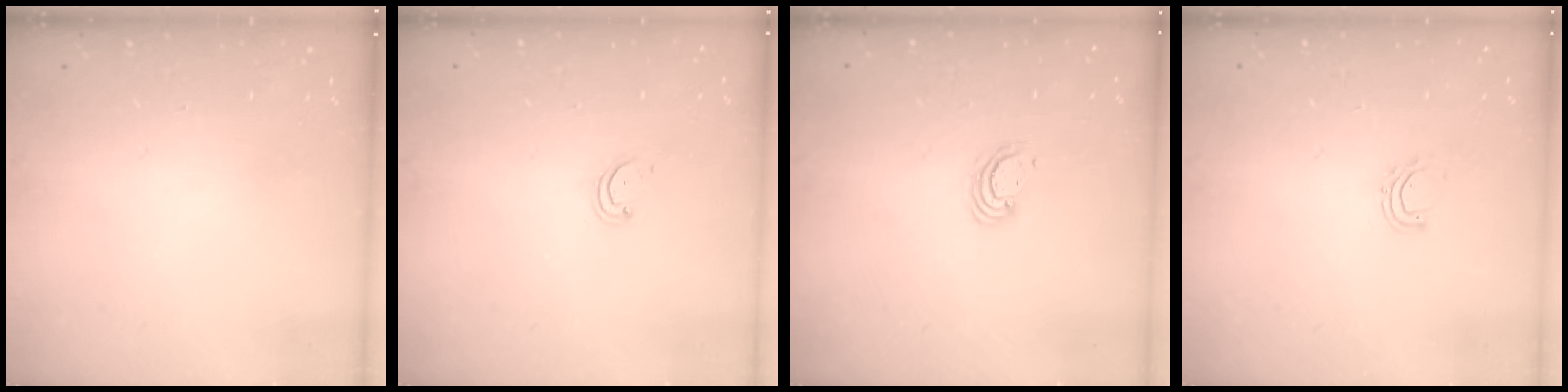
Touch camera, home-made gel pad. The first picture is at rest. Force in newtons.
{"total": 2.2, "press": 2.2, "slide": 0.2}
{"total": 3.5, "press": 3.5, "slide": 0.3}
{"total": 5.3, "press": 5.2, "slide": 1.0}